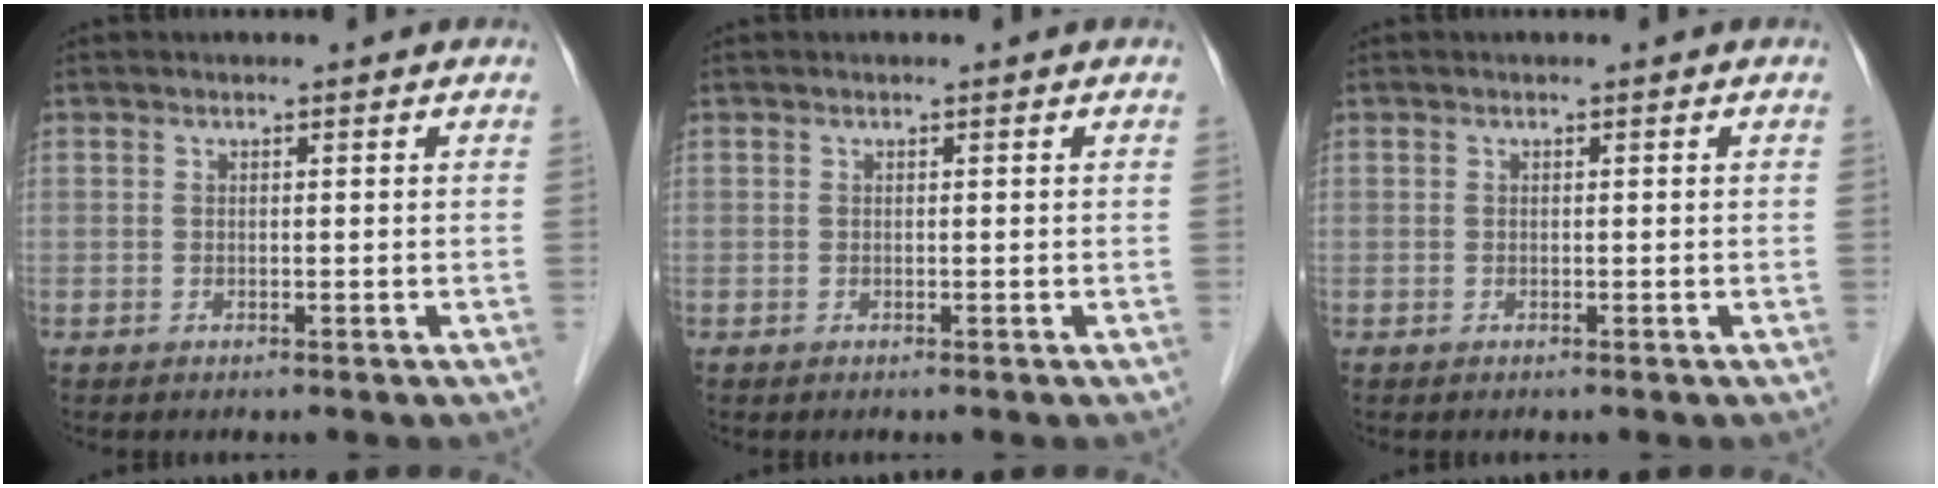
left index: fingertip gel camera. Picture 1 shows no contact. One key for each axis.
{"total": 0.0}
{"total": 0.0}